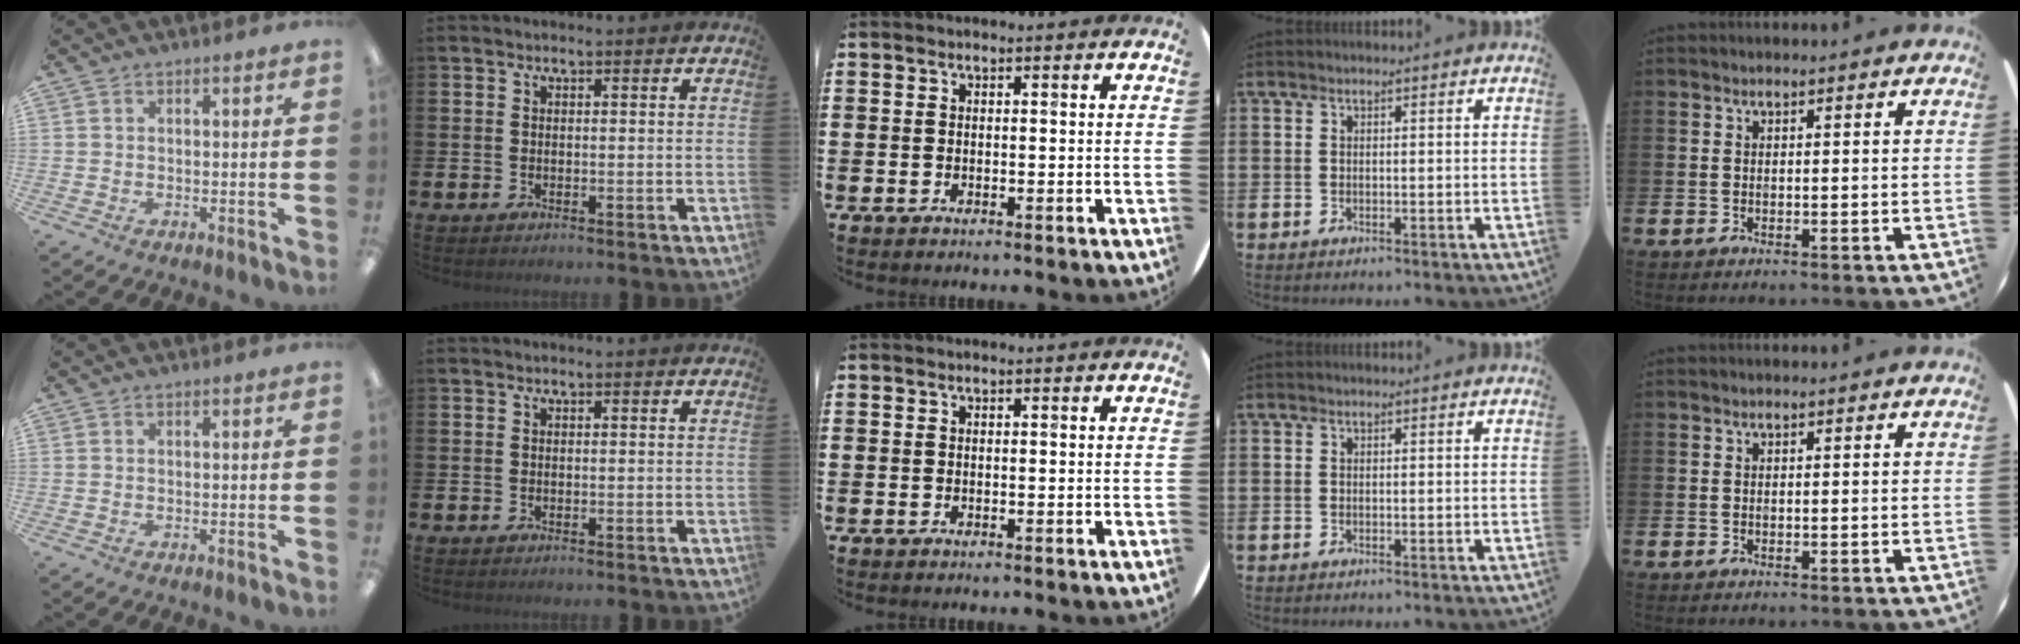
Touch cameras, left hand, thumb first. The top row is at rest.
{}